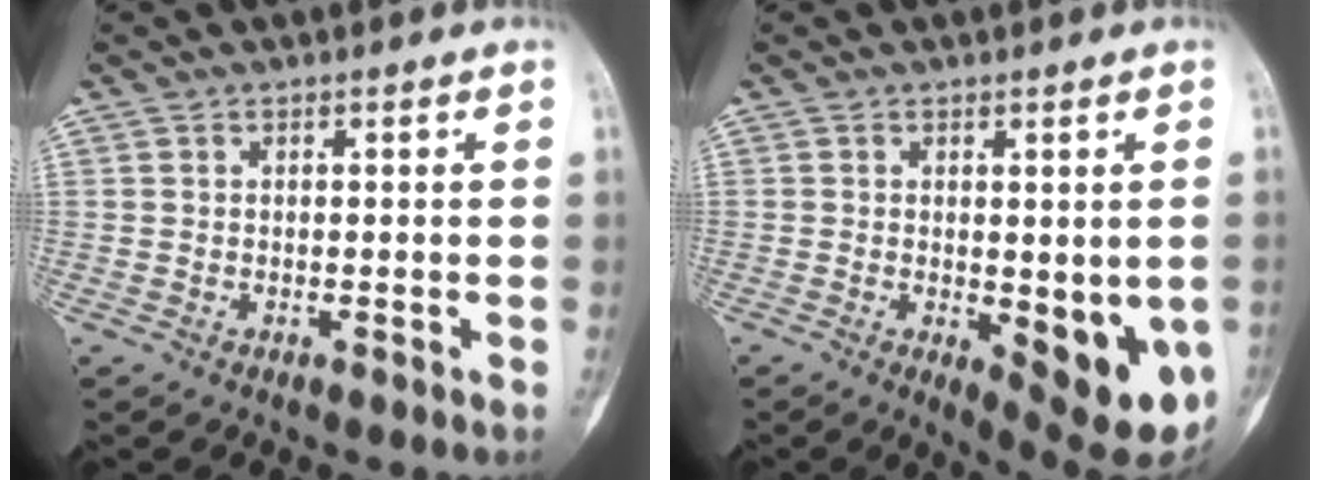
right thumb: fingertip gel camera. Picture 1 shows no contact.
{"total": 12.6, "force": [-3.0, 4.9, 11.2], "torque": [-0.119, -0.019, -0.024]}